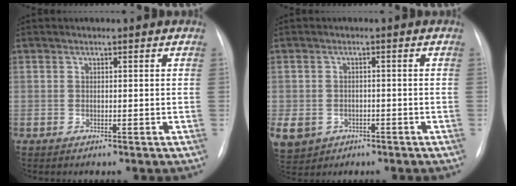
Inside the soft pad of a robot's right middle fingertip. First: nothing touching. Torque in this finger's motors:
{"motor_torque": [0.71, -0.71, 0.64, 0.15]}